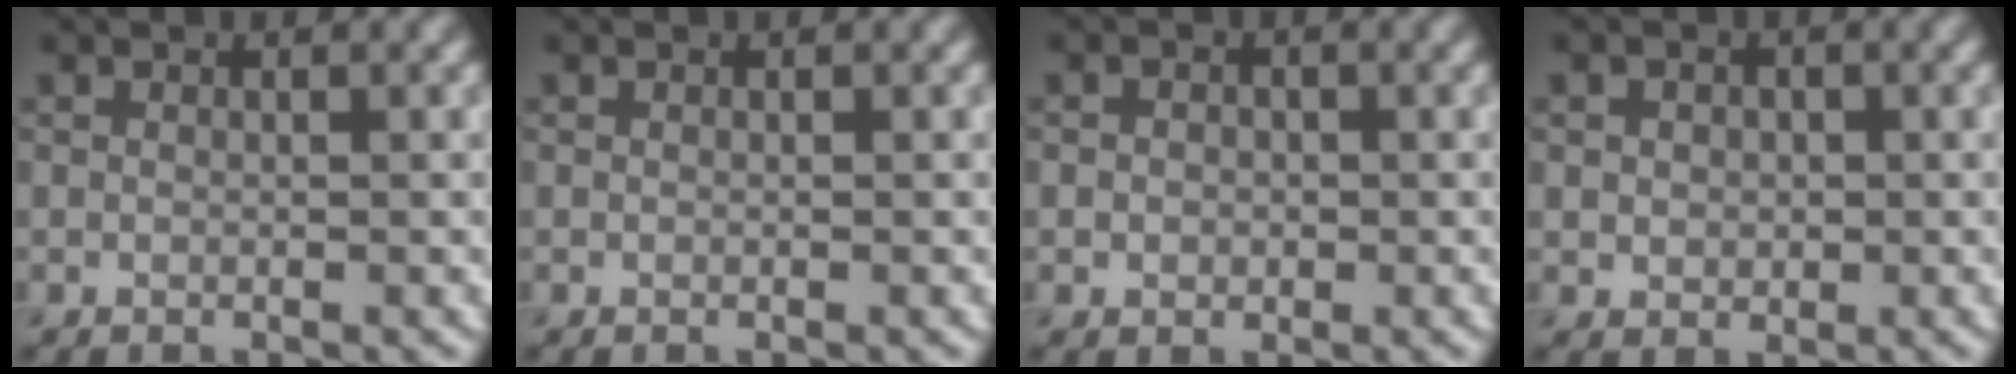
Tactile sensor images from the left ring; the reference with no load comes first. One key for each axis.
{"total": 0.0}
{"total": 1.2, "fx": -0.1, "fy": 1.1, "fz": 0.6, "tx": -0.007, "ty": -0.002, "tz": -0.002}
{"total": 1.8, "fx": 0.3, "fy": 1.6, "fz": 0.9, "tx": -0.012, "ty": 0.006, "tz": 0.001}